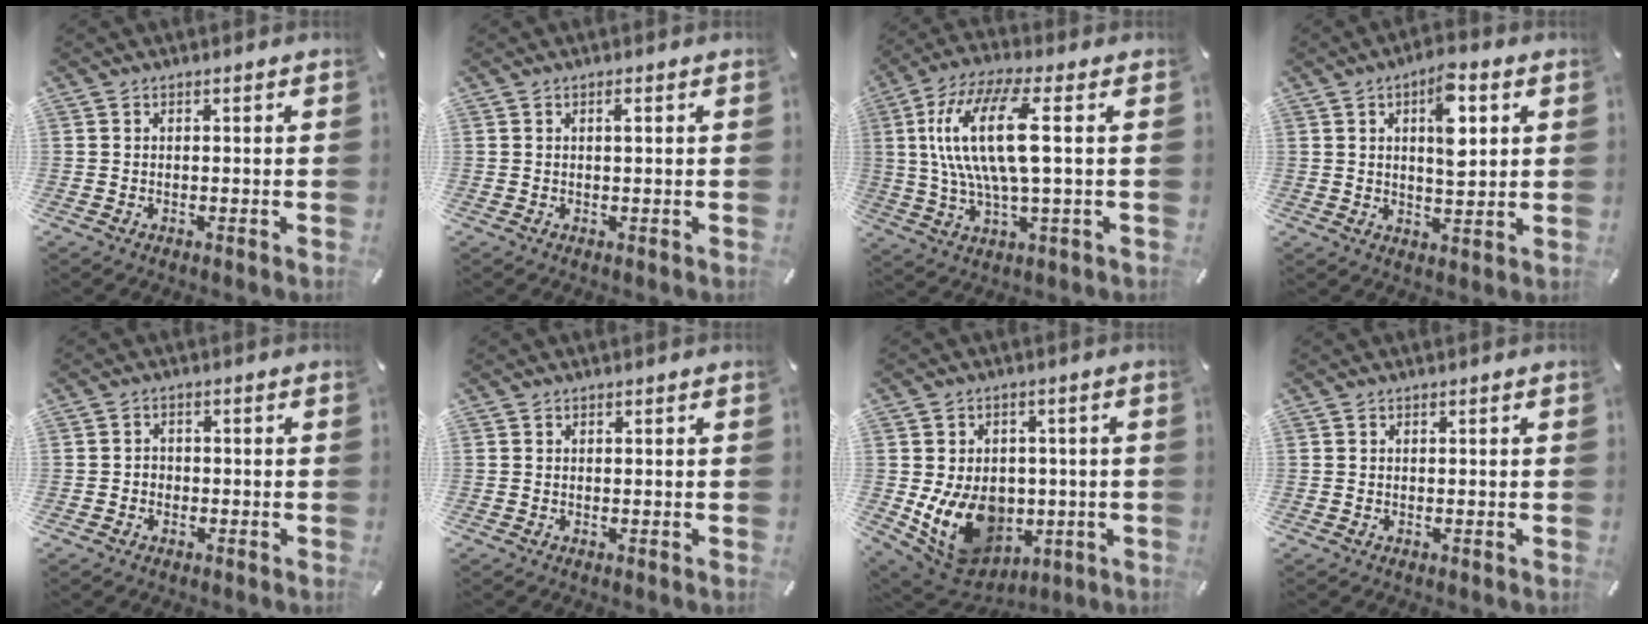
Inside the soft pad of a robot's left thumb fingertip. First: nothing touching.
{"total": 1.1, "force": [0.2, 0.1, 1.1], "torque": [-0.021, 0.001, 0.003]}
{"total": 16.8, "force": [2.8, 5.0, 15.8], "torque": [-0.344, -0.012, 0.034]}
{"total": 9.5, "force": [3.2, 4.2, 7.9], "torque": [-0.109, -0.011, 0.047]}
{"total": 2.3, "force": [-1.3, 1.8, 0.4], "torque": [-0.007, 0.012, -0.030]}
{"total": 0.0}
{"total": 14.6, "force": [-2.0, 12.0, 8.2], "torque": [-0.158, -0.007, -0.022]}
{"total": 0.0}